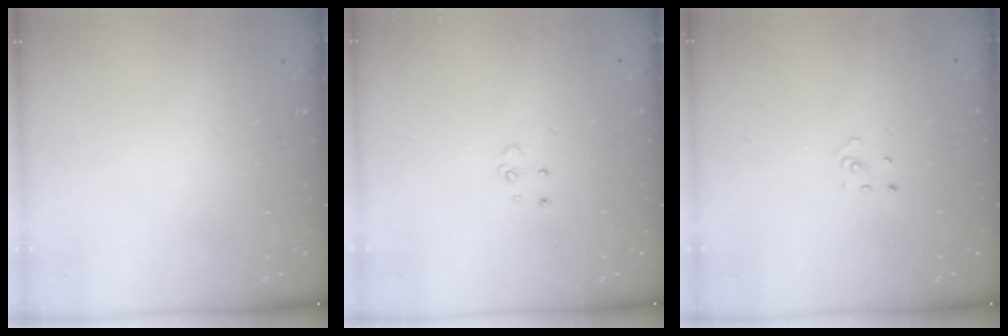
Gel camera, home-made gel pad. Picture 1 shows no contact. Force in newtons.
{"total": 4.0, "press": 3.9, "slide": 0.4}
{"total": 1.9, "press": 1.9, "slide": 0.1}